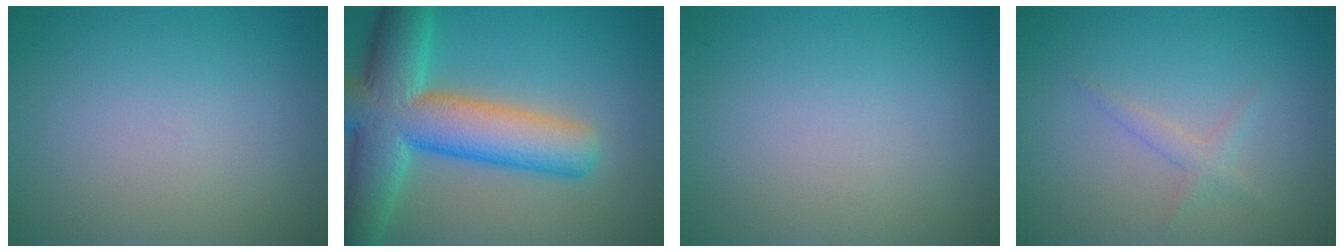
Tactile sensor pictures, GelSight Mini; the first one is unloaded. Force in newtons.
{"total": 11.5, "press": 11.5, "slide": 0.5}
{"total": 0.0}
{"total": 1.4, "press": 1.4, "slide": 0.1}